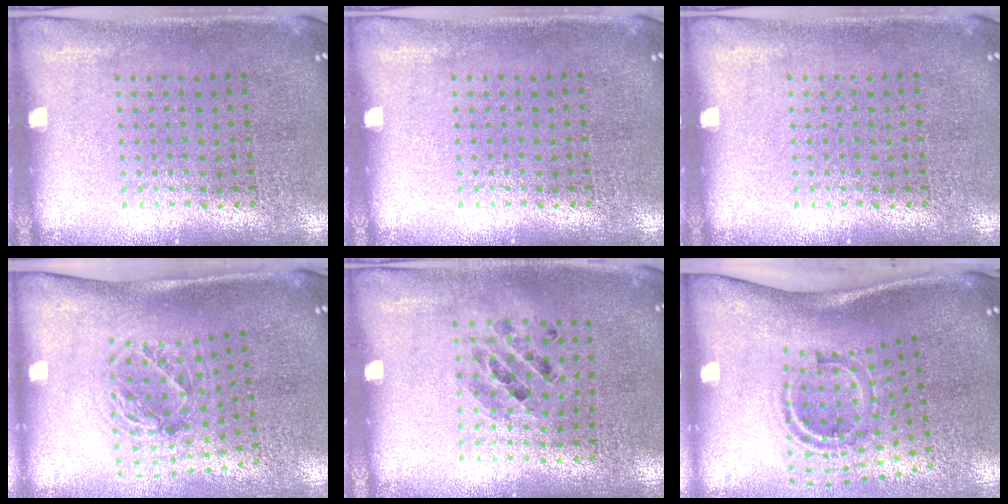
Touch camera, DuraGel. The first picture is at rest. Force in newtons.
{"total": 0.0}
{"total": 0.0}
{"total": 1.2, "press": 1.1, "slide": 0.5}
{"total": 0.9, "press": 0.9, "slide": 0.1}
{"total": 2.0, "press": 1.2, "slide": 1.7}